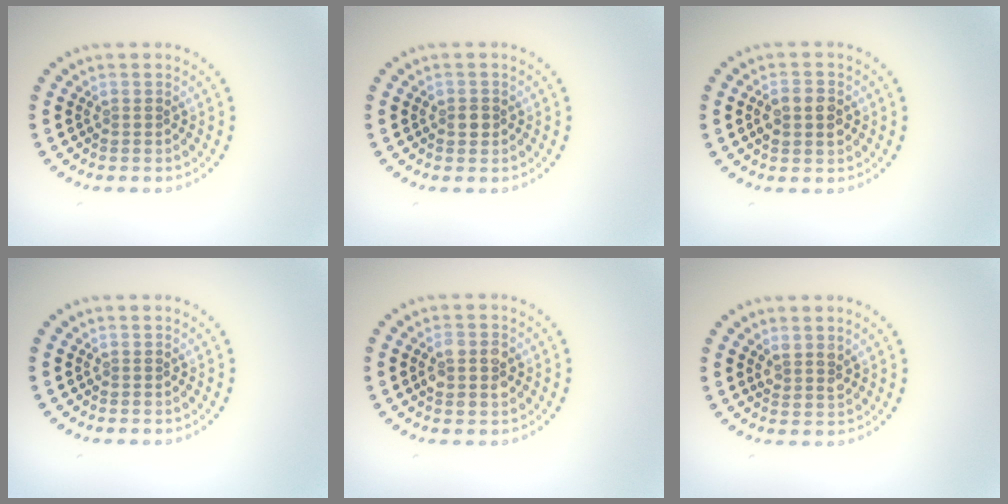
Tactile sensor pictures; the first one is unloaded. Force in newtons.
{"total": 1.1, "press": 1.1, "slide": 0.3}
{"total": 2.9, "press": 2.9, "slide": 0.1}
{"total": 0.0}
{"total": 2.9, "press": 2.9, "slide": 0.3}
{"total": 1.6, "press": 1.5, "slide": 0.7}